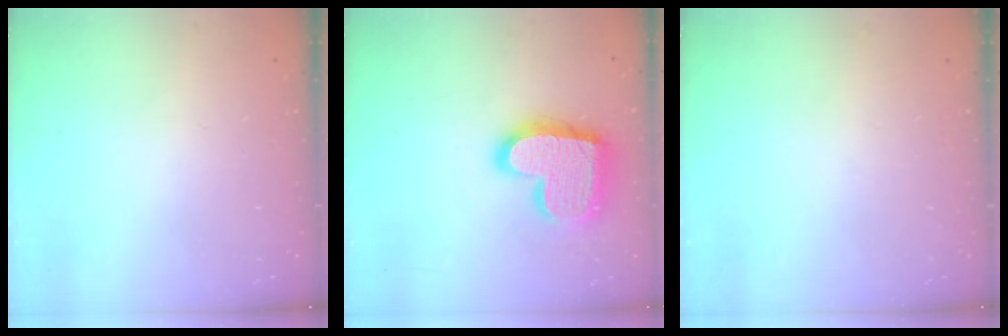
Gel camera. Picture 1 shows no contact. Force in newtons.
{"total": 19.1, "press": 19.0, "slide": 1.3}
{"total": 0.0}